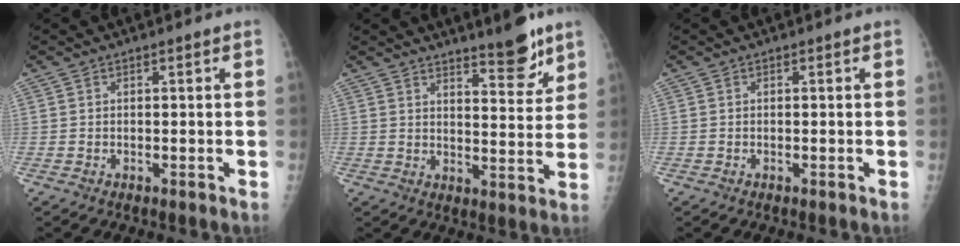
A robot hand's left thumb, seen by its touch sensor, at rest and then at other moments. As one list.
[{"total": 8.4, "force": [6.4, 1.9, 5.0], "torque": [-0.052, -0.053, 0.099]}, {"total": 0.0}]